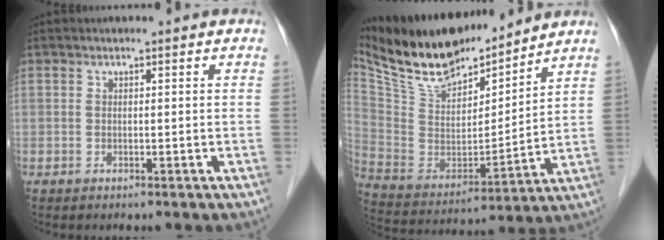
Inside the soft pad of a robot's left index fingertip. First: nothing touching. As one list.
[{"total": 17.8, "force": [15.9, 4.0, 7.0], "torque": [-0.138, -0.006, 0.296]}]